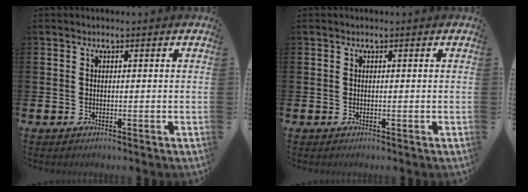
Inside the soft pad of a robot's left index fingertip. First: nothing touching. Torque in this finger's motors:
{"motor_torque": [-0.01, 0.00, 0.00, 0.00]}